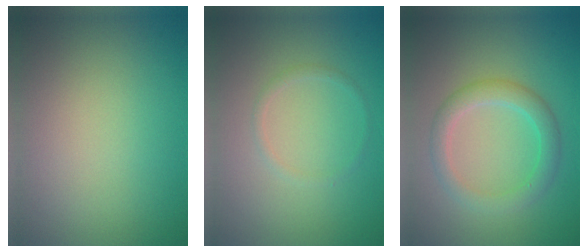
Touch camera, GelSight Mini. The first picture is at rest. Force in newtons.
{"total": 0.9, "press": 0.9, "slide": 0.1}
{"total": 3.1, "press": 3.1, "slide": 0.1}